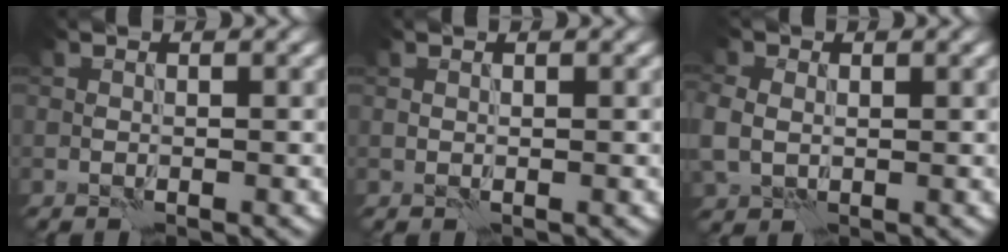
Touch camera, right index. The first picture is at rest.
{"total": 0.0}
{"total": 3.8, "force": [-0.1, 3.0, 2.3], "torque": [-0.056, 0.005, 0.002]}